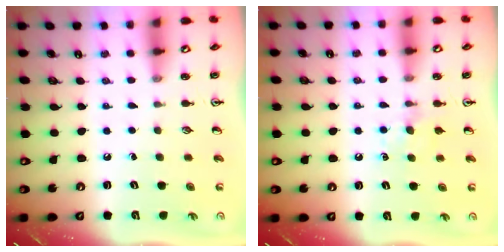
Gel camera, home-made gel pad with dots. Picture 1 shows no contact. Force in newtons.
{"total": 4.8, "press": 4.7, "slide": 0.7}